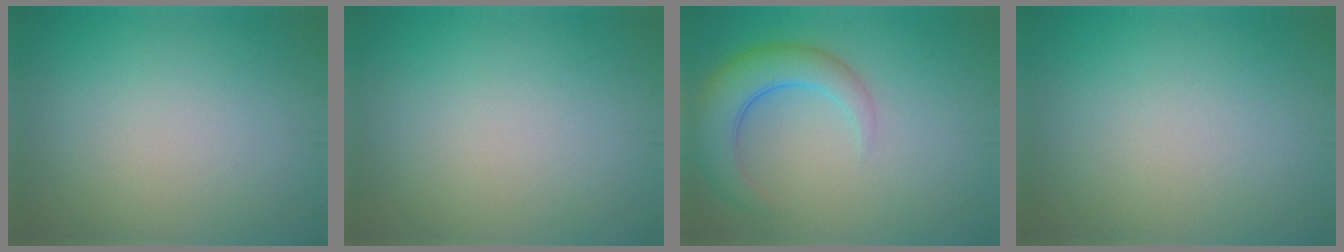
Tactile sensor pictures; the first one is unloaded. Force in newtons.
{"total": 0.0}
{"total": 4.9, "press": 4.9, "slide": 0.3}
{"total": 0.0}